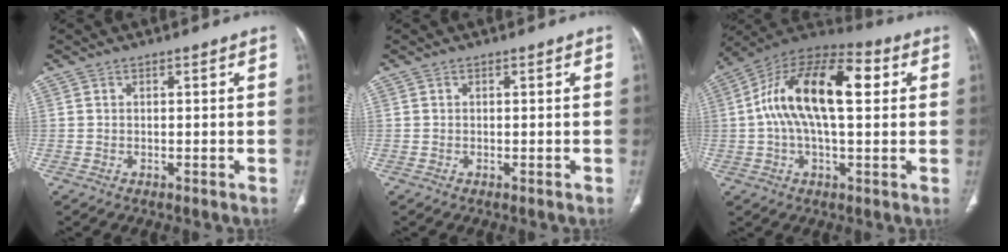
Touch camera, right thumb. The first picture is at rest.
{"total": 0.0}
{"total": 19.3, "force": [3.4, 9.0, 16.7], "torque": [-0.284, 0.037, 0.046]}